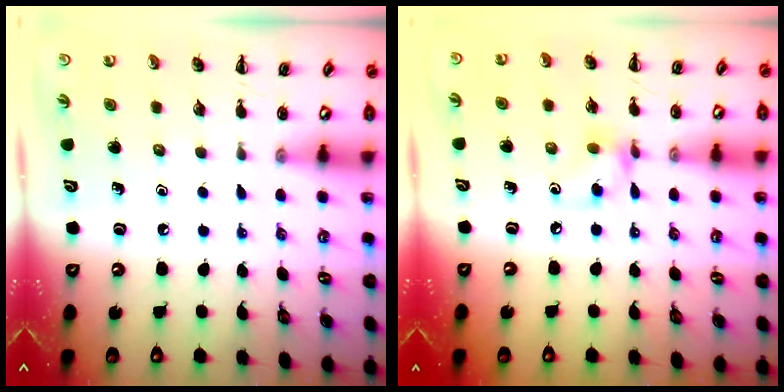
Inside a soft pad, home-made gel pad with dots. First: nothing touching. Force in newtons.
{"total": 7.0, "press": 6.9, "slide": 1.4}